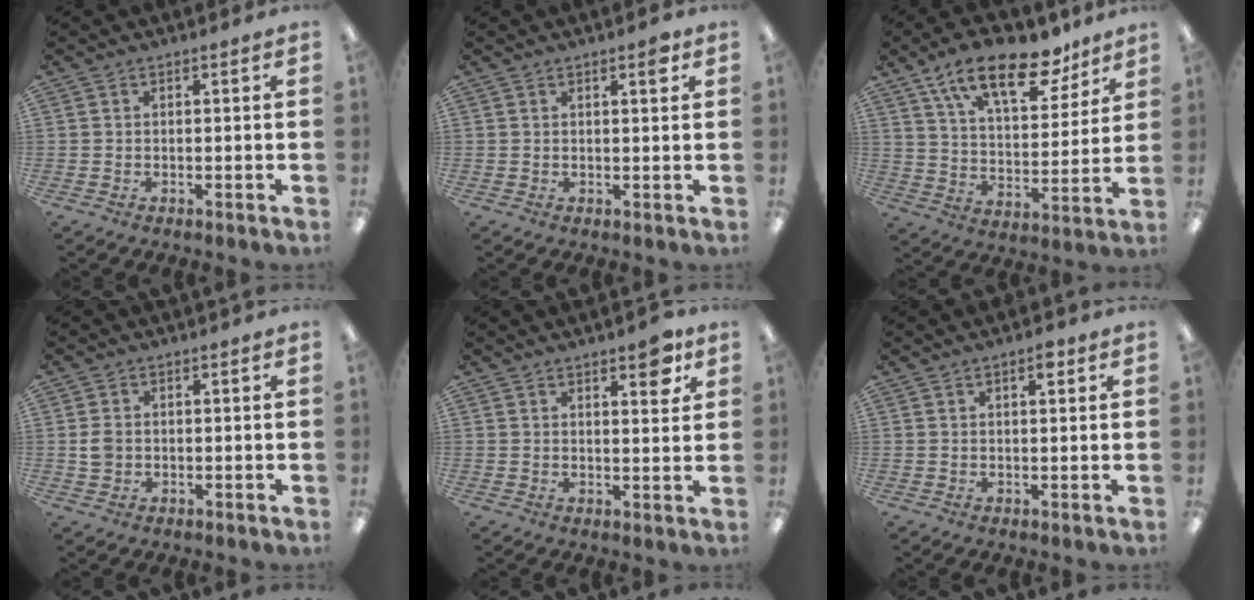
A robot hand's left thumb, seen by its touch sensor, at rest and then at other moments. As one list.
[{"total": 2.5, "force": [1.6, 0.5, 1.9], "torque": [-0.024, -0.004, 0.024]}, {"total": 19.0, "force": [12.7, 8.2, 11.5], "torque": [-0.187, -0.064, 0.216]}, {"total": 2.8, "force": [0.0, 2.3, 1.5], "torque": [-0.021, 0.002, -0.001]}, {"total": 5.8, "force": [3.7, 2.0, 4.0], "torque": [-0.041, -0.020, 0.055]}, {"total": 2.7, "force": [1.6, 0.9, 2.1], "torque": [-0.029, -0.002, 0.023]}]